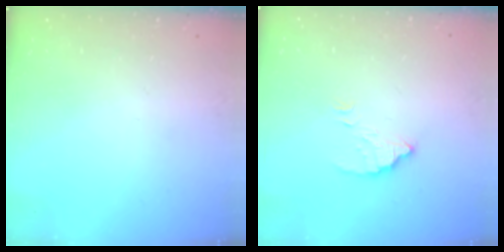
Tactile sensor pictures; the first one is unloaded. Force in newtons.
{"total": 3.8, "press": 3.8, "slide": 0.2}